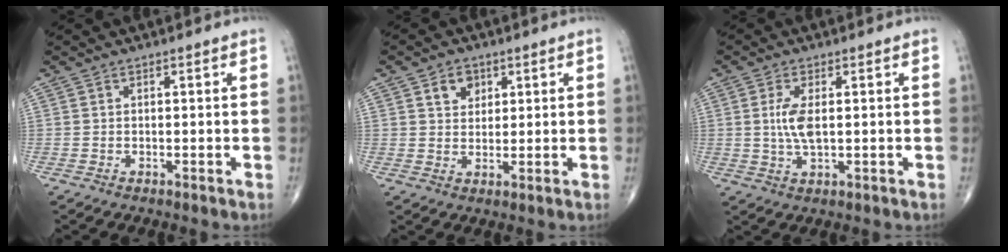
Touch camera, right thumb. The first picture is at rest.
{"total": 4.5, "force": [2.1, 3.4, 2.1], "torque": [-0.013, -0.011, 0.036]}
{"total": 5.2, "force": [0.6, 2.1, 4.7], "torque": [-0.101, -0.006, 0.014]}